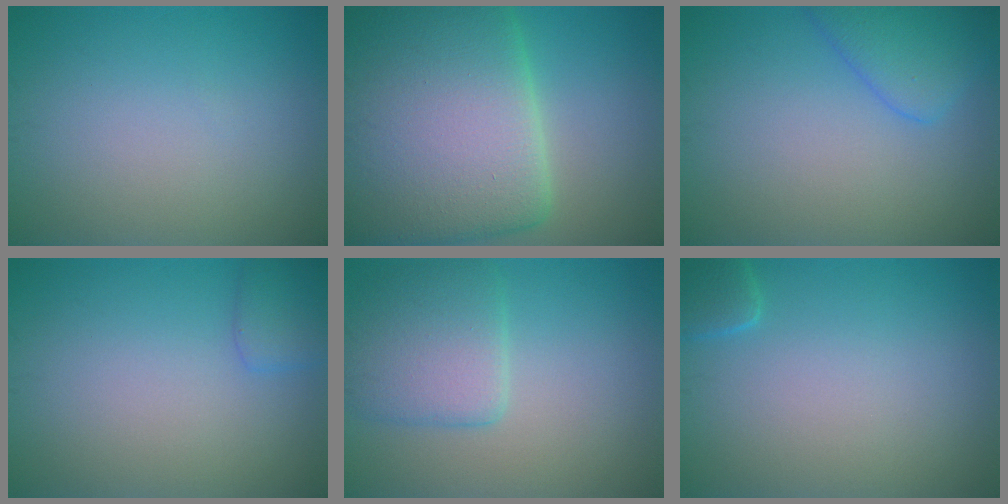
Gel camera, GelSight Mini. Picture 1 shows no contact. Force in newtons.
{"total": 18.4, "press": 18.4, "slide": 0.7}
{"total": 3.5, "press": 3.5, "slide": 0.2}
{"total": 1.7, "press": 1.7, "slide": 0.1}
{"total": 4.6, "press": 4.6, "slide": 0.5}
{"total": 1.7, "press": 1.7, "slide": 0.2}